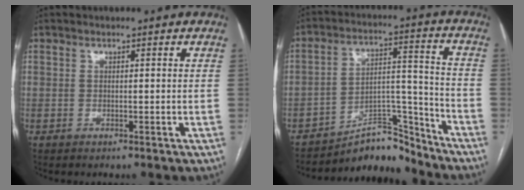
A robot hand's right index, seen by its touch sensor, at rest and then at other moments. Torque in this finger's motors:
{"motor_torque": [-0.14, -0.04, -0.31, -0.12]}